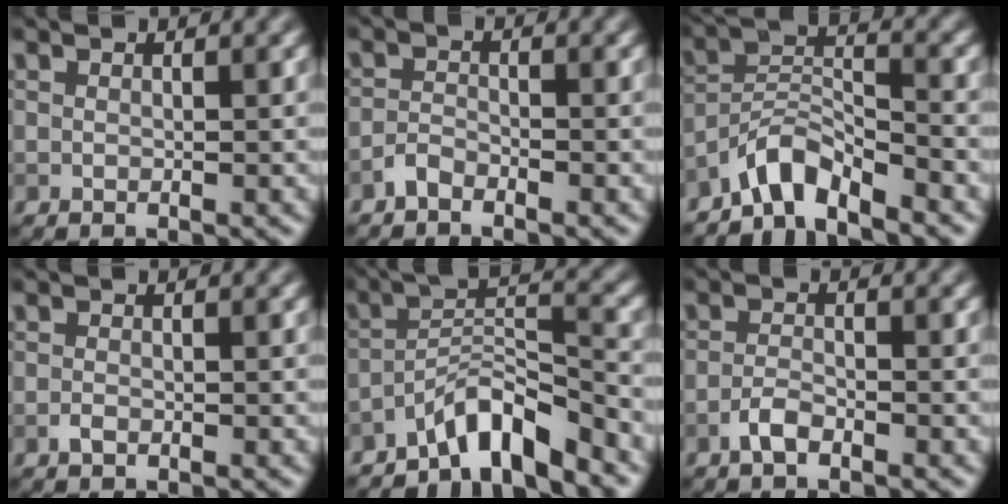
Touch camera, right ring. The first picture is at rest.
{"total": 1.3, "force": [-1.2, 0.4, 0.5], "torque": [-0.009, 0.005, -0.028]}
{"total": 4.5, "force": [-3.9, 0.9, 2.0], "torque": [-0.033, 0.008, -0.085]}
{"total": 0.8, "force": [-0.4, 0.4, 0.5], "torque": [-0.009, -0.001, -0.008]}
{"total": 5.5, "force": [-4.4, 0.8, 3.2], "torque": [-0.046, 0.012, -0.087]}
{"total": 1.8, "force": [-1.2, 0.6, 1.2], "torque": [-0.026, 0.003, -0.027]}